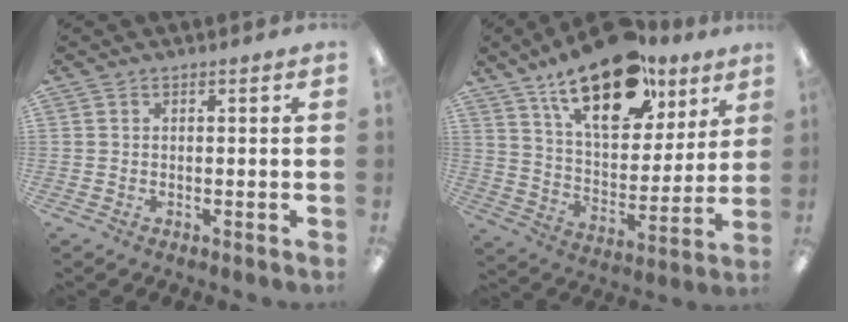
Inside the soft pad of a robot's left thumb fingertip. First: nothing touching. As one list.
[{"total": 22.1, "force": [14.4, 10.4, 13.2], "torque": [-0.206, -0.074, 0.247]}]